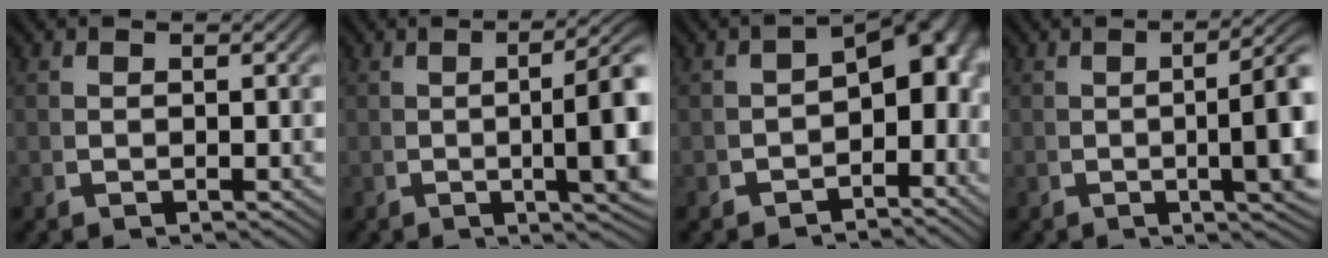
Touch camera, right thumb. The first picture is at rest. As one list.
[{"total": 8.5, "force": [0.5, 2.7, 8.0], "torque": [-0.105, 0.005, 0.002]}, {"total": 5.5, "force": [-1.3, 3.4, 4.2], "torque": [-0.044, -0.010, -0.017]}, {"total": 7.7, "force": [0.4, 2.5, 7.2], "torque": [-0.093, 0.005, -0.001]}]